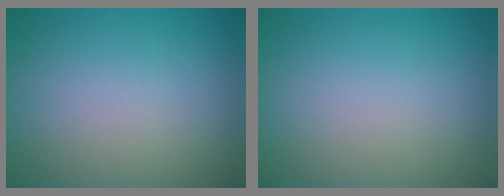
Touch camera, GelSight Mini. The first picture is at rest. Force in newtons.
{"total": 0.0}